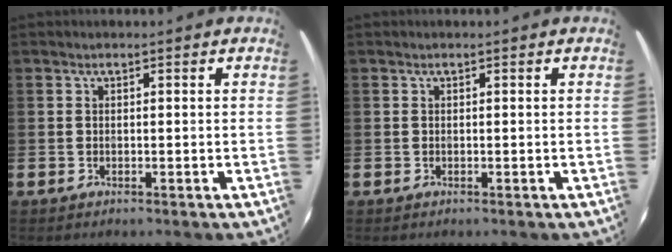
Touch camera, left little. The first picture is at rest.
{"total": 0.0}